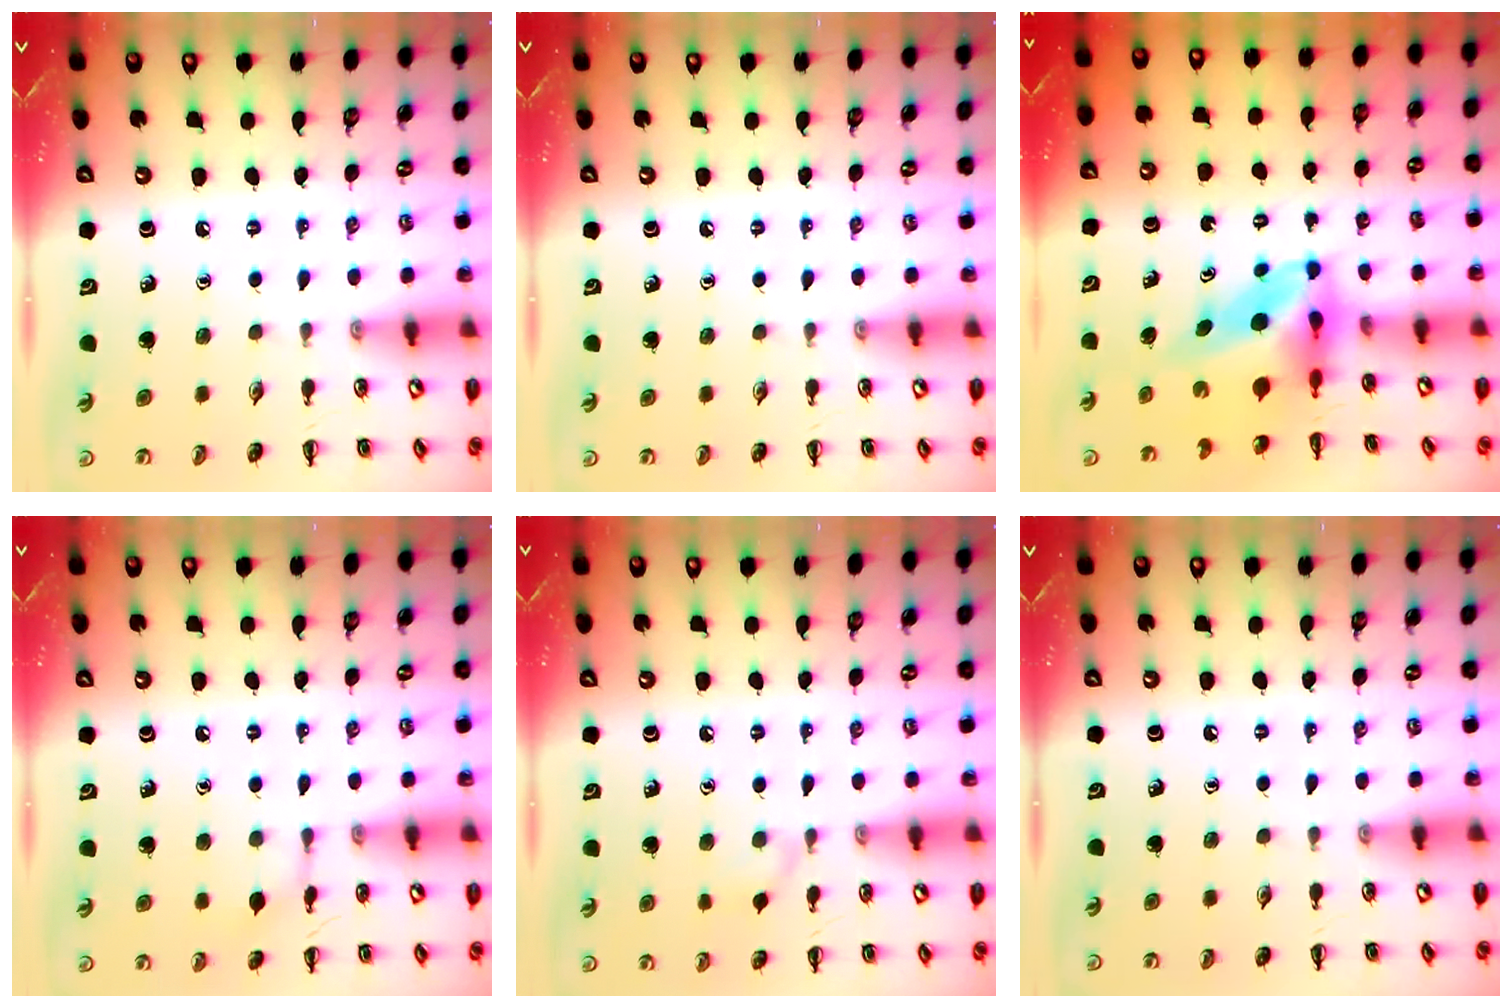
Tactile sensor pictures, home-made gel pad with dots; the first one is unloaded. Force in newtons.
{"total": 0.0}
{"total": 6.0, "press": 5.7, "slide": 1.8}
{"total": 5.9, "press": 5.7, "slide": 1.7}
{"total": 4.8, "press": 4.4, "slide": 1.8}
{"total": 0.0}